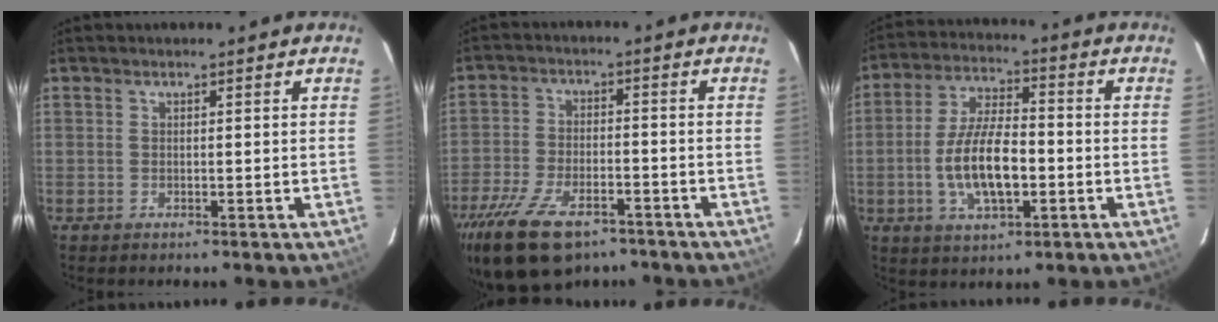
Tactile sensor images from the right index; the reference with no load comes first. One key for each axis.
{"total": 15.4, "fx": -10.6, "fy": 7.2, "fz": 8.7, "tx": -0.197, "ty": -0.024, "tz": -0.183}
{"total": 12.1, "fx": -2.7, "fy": 4.7, "fz": 10.8, "tx": -0.216, "ty": 0.002, "tz": -0.044}